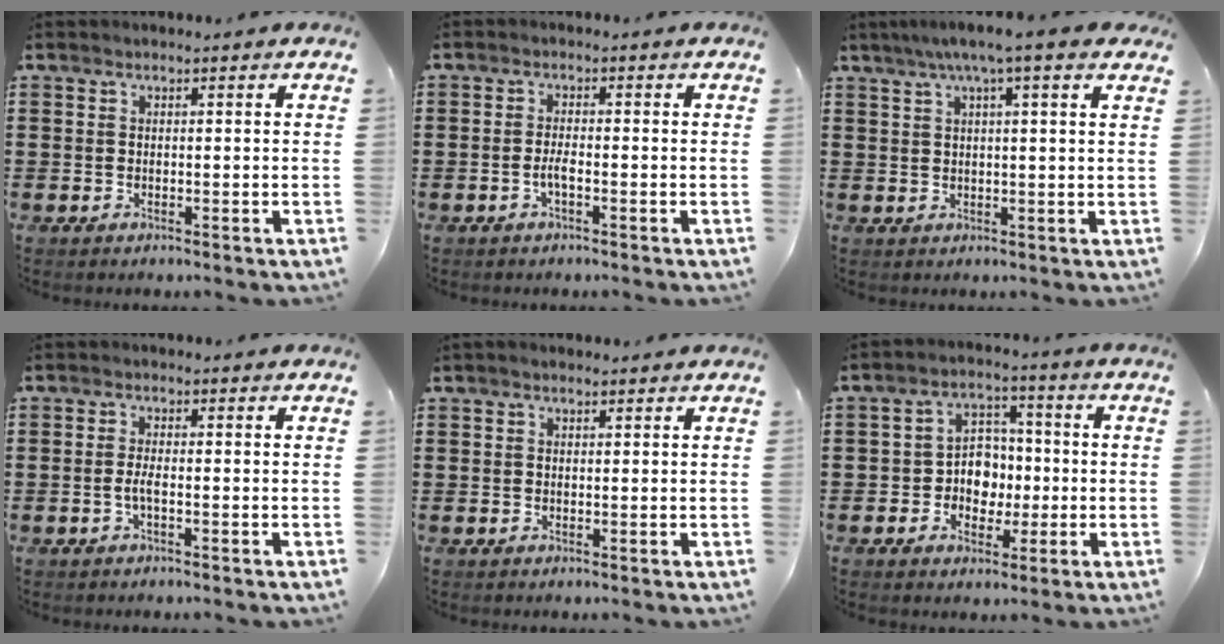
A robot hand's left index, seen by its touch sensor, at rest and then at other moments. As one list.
[{"total": 2.0, "force": [-0.9, 0.3, 1.8], "torque": [-0.042, -0.003, -0.017]}, {"total": 5.1, "force": [3.1, -0.2, 4.1], "torque": [-0.086, 0.000, 0.052]}, {"total": 1.9, "force": [-0.6, 0.2, 1.8], "torque": [-0.041, -0.004, -0.013]}, {"total": 0.8, "force": [0.6, 0.2, 0.5], "torque": [-0.010, 0.003, 0.011]}, {"total": 5.8, "force": [-1.0, 5.0, 2.7], "torque": [-0.056, 0.013, -0.021]}]